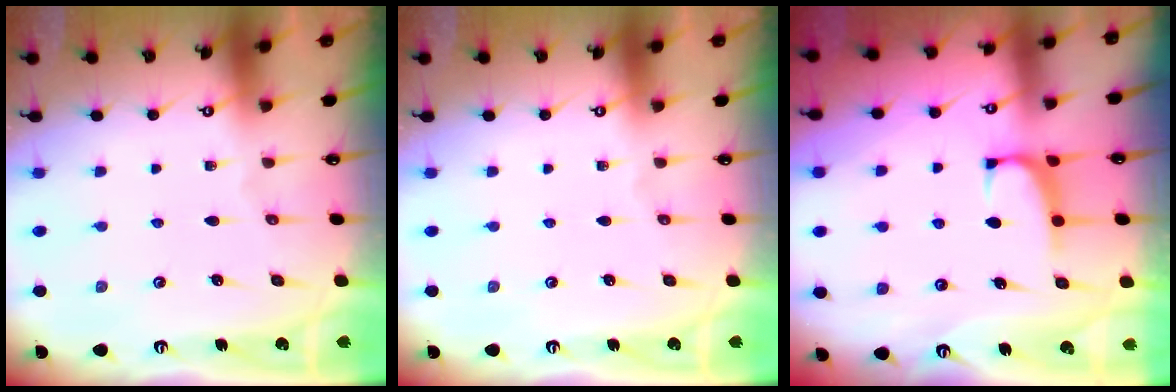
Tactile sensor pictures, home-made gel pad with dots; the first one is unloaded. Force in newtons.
{"total": 0.0}
{"total": 1.0, "press": 0.6, "slide": 0.7}